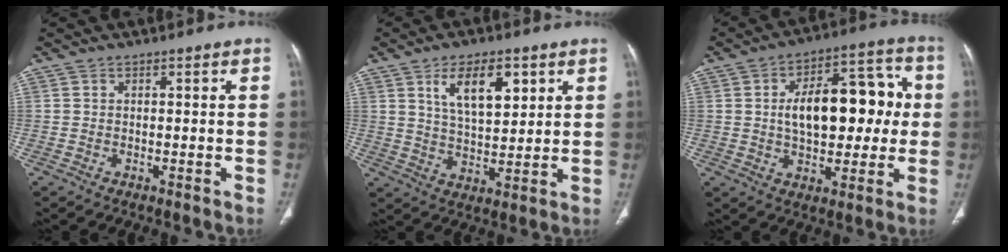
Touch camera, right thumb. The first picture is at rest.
{"total": 10.7, "force": [4.7, 5.1, 8.1], "torque": [-0.113, -0.022, 0.087]}
{"total": 17.9, "force": [1.4, 10.0, 14.8], "torque": [-0.186, 0.035, 0.023]}